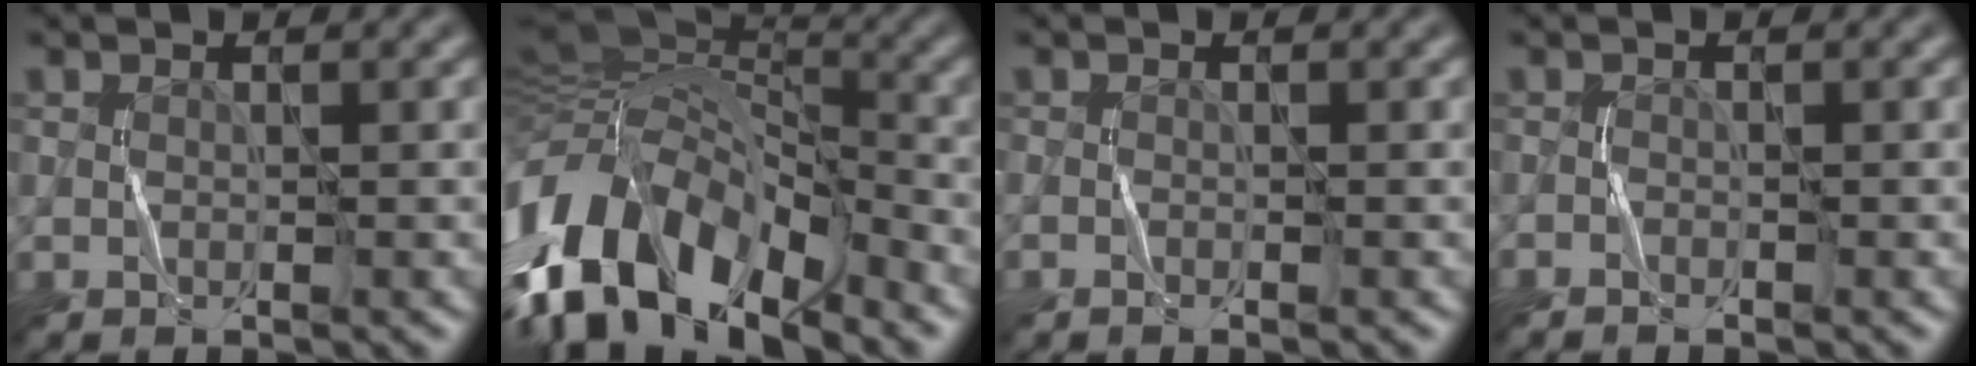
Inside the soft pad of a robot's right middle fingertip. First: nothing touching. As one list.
[{"total": 15.7, "force": [-7.1, 7.8, 11.6], "torque": [-0.245, -0.002, -0.130]}, {"total": 0.5, "force": [-0.5, 0.0, 0.2], "torque": [-0.005, -0.002, -0.009]}, {"total": 0.6, "force": [-0.6, 0.0, 0.0], "torque": [-0.001, 0.001, -0.012]}]